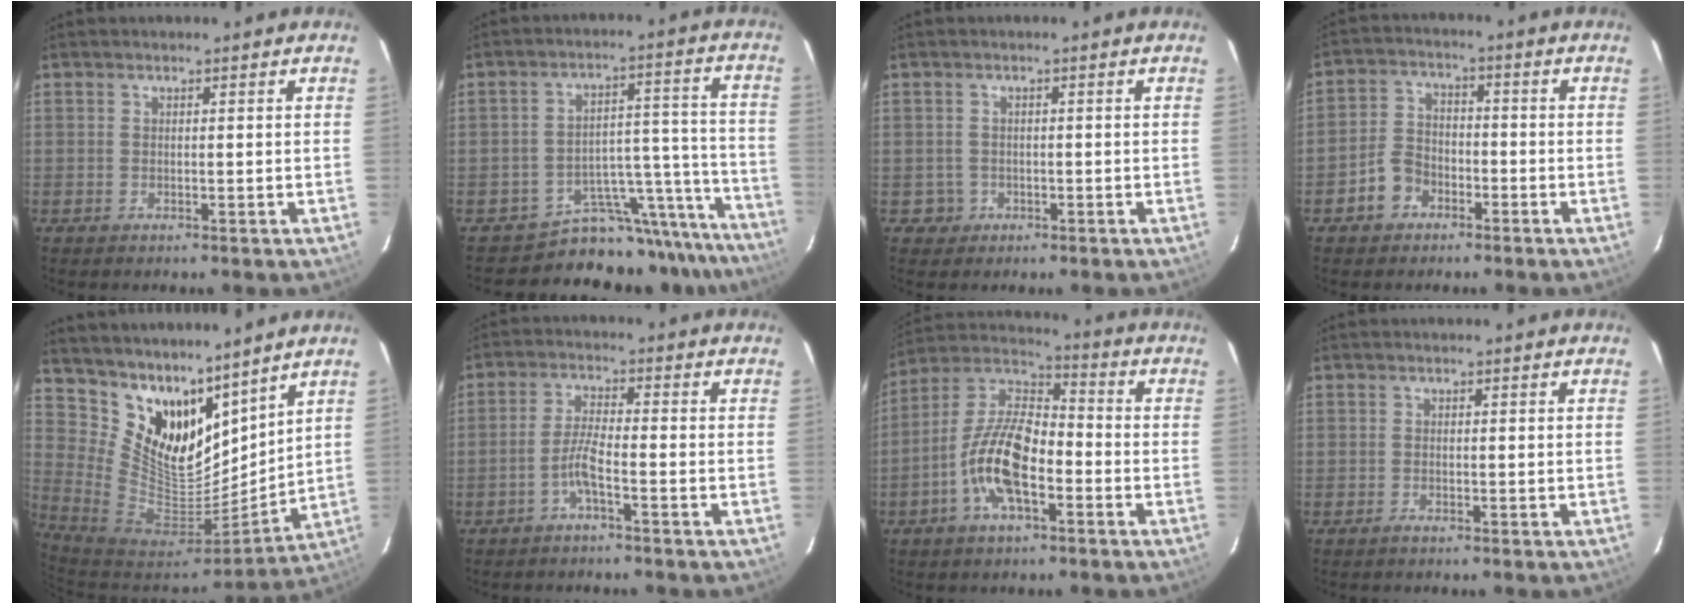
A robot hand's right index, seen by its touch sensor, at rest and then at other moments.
{"total": 16.6, "force": [-15.9, 4.7, -0.3], "torque": [0.029, 0.077, -0.234]}
{"total": 2.7, "force": [-0.7, 2.6, 0.0], "torque": [0.000, 0.012, -0.004]}
{"total": 6.1, "force": [-3.4, 4.6, 2.0], "torque": [-0.049, 0.019, -0.057]}
{"total": 15.7, "force": [12.3, 7.8, 5.9], "torque": [-0.133, -0.014, 0.242]}
{"total": 3.9, "force": [-2.3, 0.1, 3.2], "torque": [-0.075, 0.007, -0.046]}
{"total": 13.4, "force": [-5.2, 5.5, 11.0], "torque": [-0.231, 0.004, -0.102]}
{"total": 0.6, "force": [-0.4, 0.0, 0.4], "torque": [-0.007, 0.001, -0.010]}